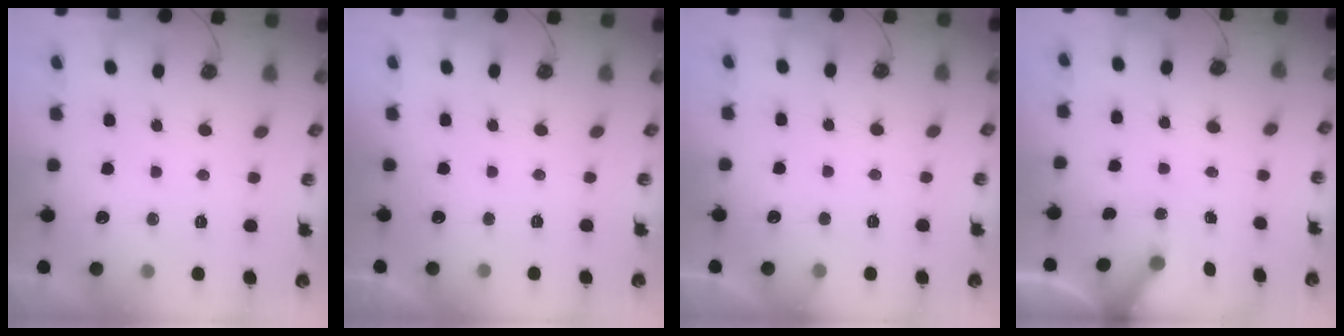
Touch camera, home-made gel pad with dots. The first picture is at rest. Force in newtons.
{"total": 0.0}
{"total": 5.6, "press": 5.6, "slide": 0.3}
{"total": 5.0, "press": 4.9, "slide": 0.4}